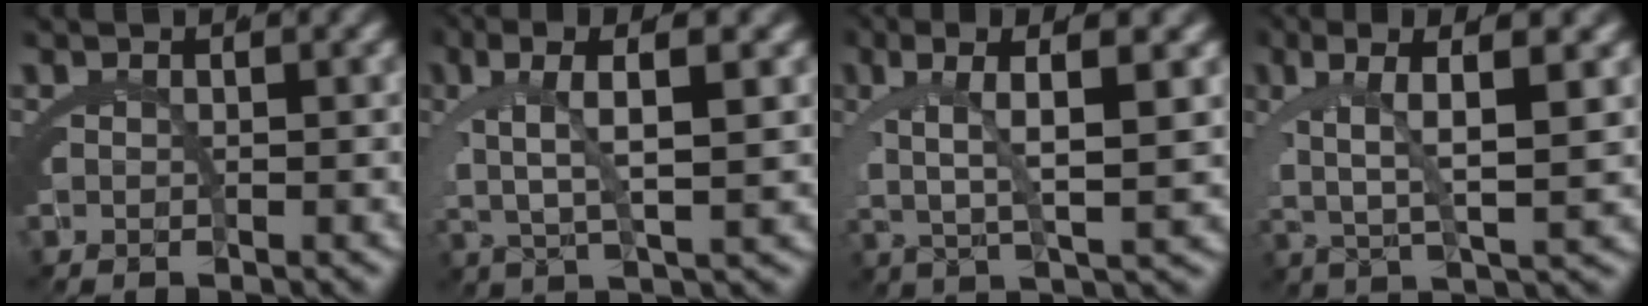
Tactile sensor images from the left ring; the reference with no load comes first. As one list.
[{"total": 5.5, "force": [1.7, 1.3, 5.1], "torque": [-0.091, 0.007, 0.033]}, {"total": 6.0, "force": [1.8, 1.5, 5.5], "torque": [-0.091, 0.008, 0.033]}, {"total": 6.4, "force": [1.7, 2.0, 5.8], "torque": [-0.097, 0.004, 0.032]}]